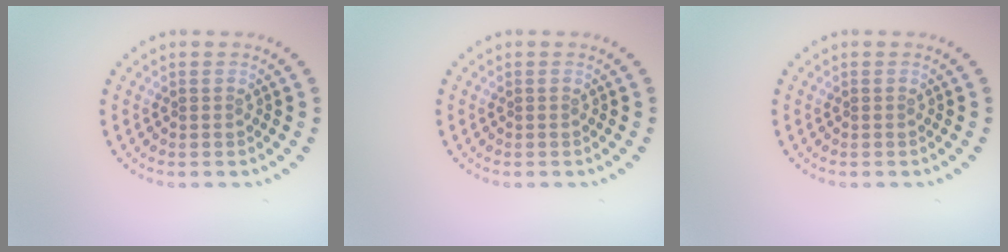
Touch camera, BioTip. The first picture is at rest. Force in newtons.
{"total": 0.0}
{"total": 0.0}